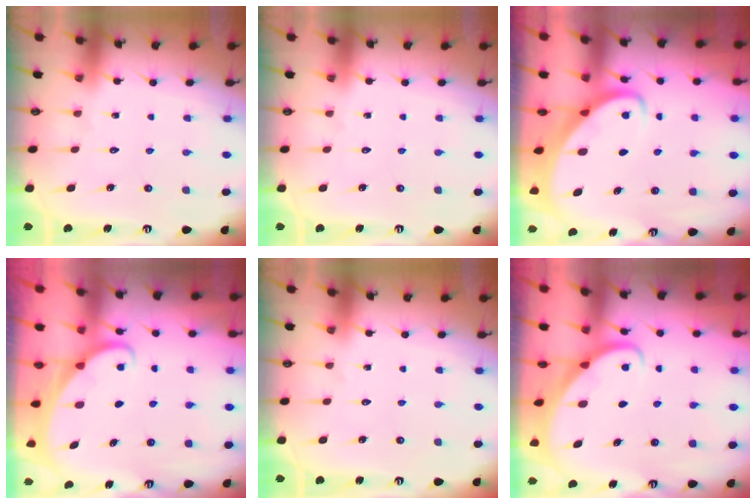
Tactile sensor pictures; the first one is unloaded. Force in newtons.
{"total": 0.0}
{"total": 3.3, "press": 3.3, "slide": 0.4}
{"total": 1.7, "press": 1.7, "slide": 0.2}
{"total": 0.0}
{"total": 2.4, "press": 2.4, "slide": 0.2}